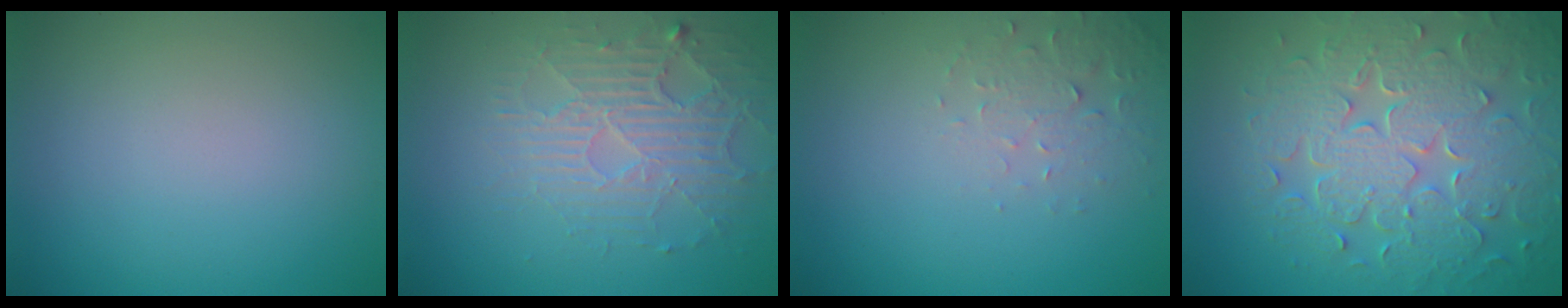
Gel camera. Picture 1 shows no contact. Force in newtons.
{"total": 3.8, "press": 3.5, "slide": 1.6}
{"total": 2.2, "press": 2.2, "slide": 0.4}
{"total": 8.7, "press": 6.3, "slide": 6.0}